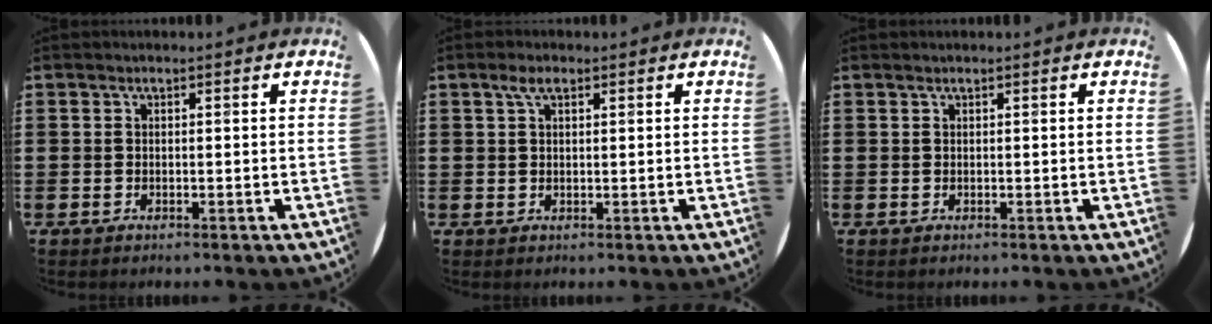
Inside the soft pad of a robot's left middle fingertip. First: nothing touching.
{"total": 2.0, "force": [1.2, 1.0, 1.2], "torque": [-0.018, 0.003, 0.021]}
{"total": 0.0}